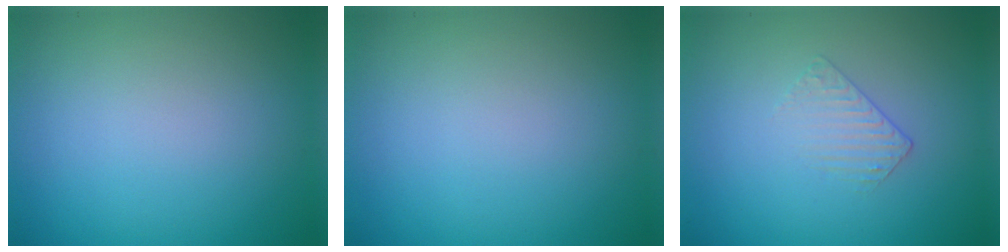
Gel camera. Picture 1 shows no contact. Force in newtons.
{"total": 0.0}
{"total": 1.0, "press": 0.3, "slide": 1.0}